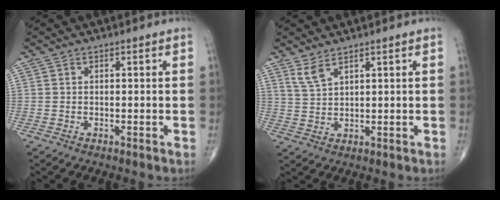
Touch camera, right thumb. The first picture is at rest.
{"total": 3.3, "force": [2.5, 0.8, 2.0], "torque": [-0.045, -0.014, 0.058]}